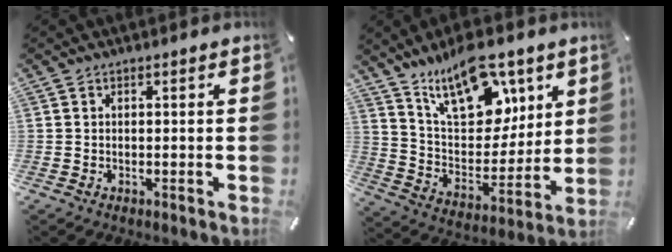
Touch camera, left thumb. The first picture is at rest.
{"total": 18.7, "force": [12.2, 10.2, 10.0], "torque": [-0.161, -0.067, 0.218]}